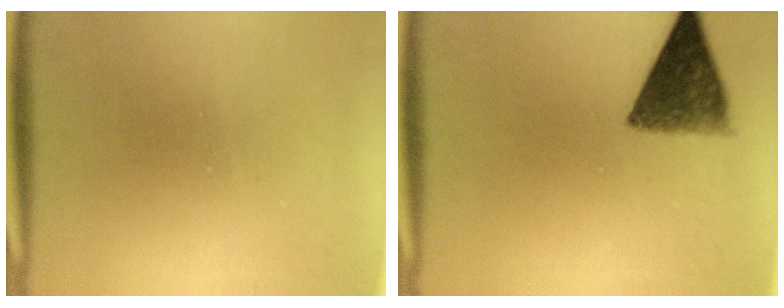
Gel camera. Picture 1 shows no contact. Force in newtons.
{"total": 8.8}